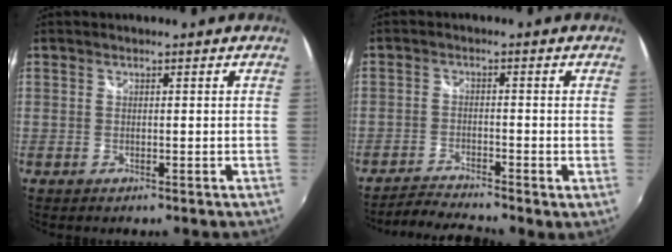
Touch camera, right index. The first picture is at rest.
{"total": 4.6, "force": [-4.1, 0.5, 2.1], "torque": [-0.059, -0.008, -0.082]}